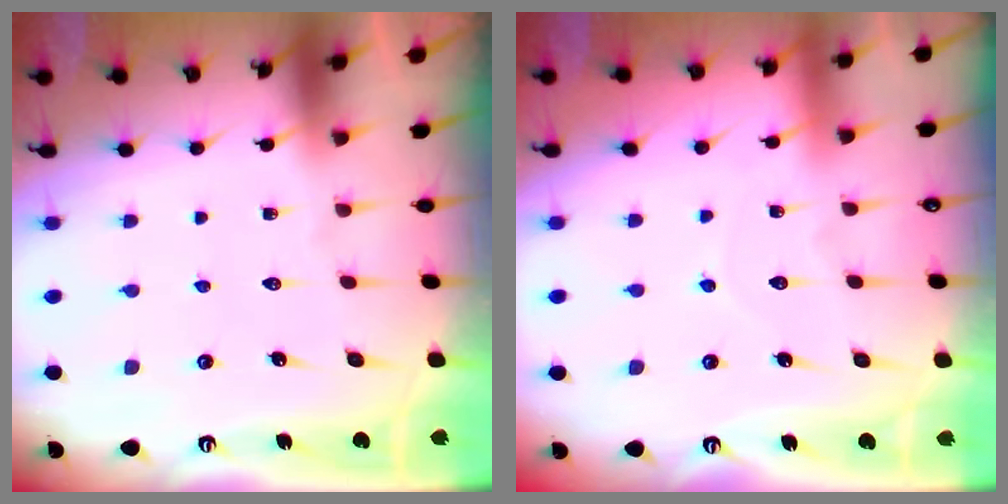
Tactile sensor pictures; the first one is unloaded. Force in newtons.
{"total": 3.4, "press": 3.4, "slide": 0.4}